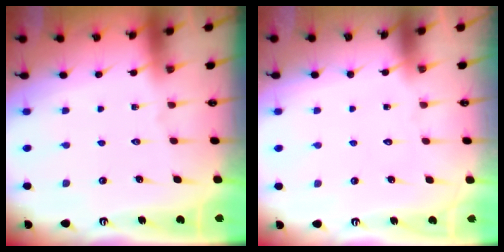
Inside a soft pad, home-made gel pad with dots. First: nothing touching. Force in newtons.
{"total": 1.6, "press": 1.6, "slide": 0.0}